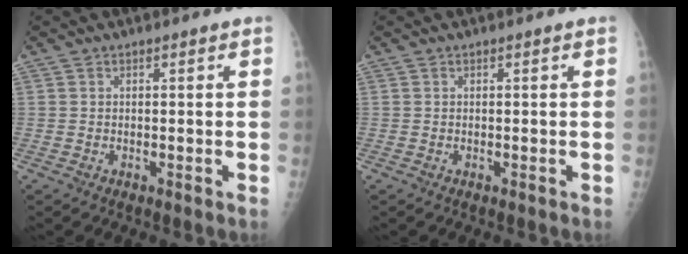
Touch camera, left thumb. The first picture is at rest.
{"total": 0.0}